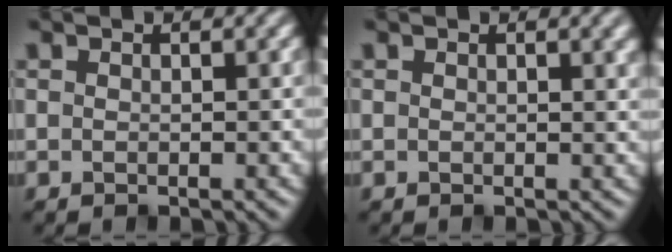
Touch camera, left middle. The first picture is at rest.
{"total": 2.4, "force": [1.5, 0.7, 1.8], "torque": [-0.017, 0.008, 0.021]}